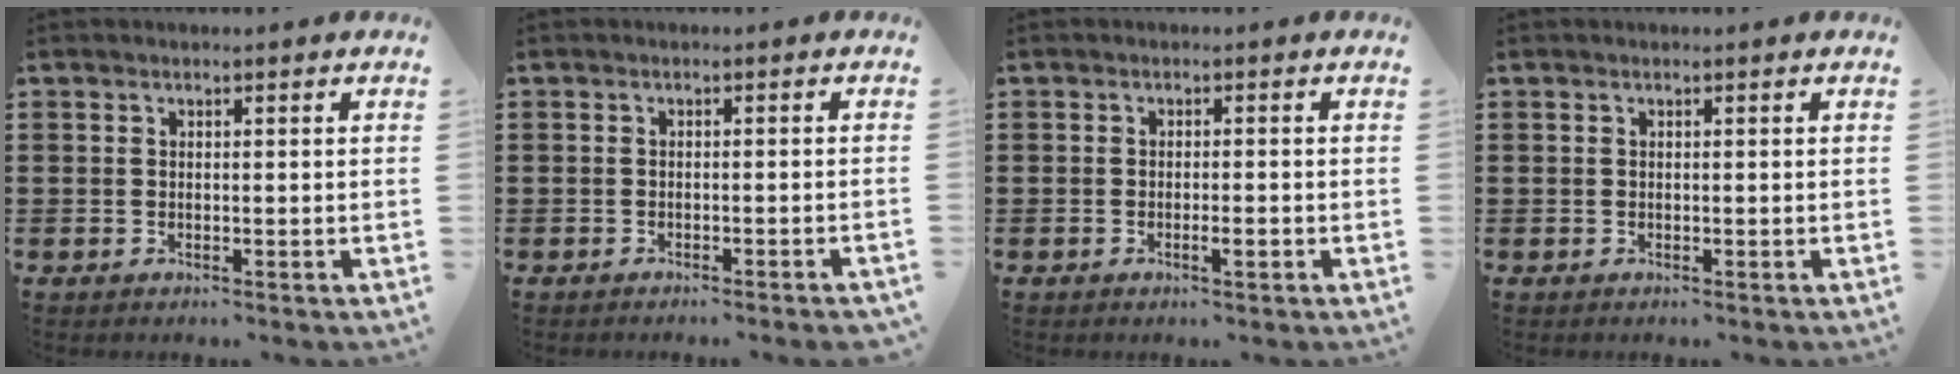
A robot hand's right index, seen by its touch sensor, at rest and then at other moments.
{"total": 1.1, "force": [-1.0, -0.2, 0.5], "torque": [-0.010, -0.002, -0.019]}
{"total": 1.8, "force": [-0.8, 0.4, 1.6], "torque": [-0.027, -0.001, -0.014]}
{"total": 0.0}